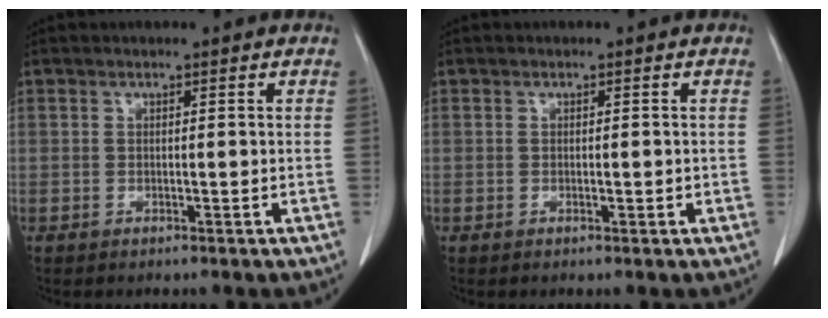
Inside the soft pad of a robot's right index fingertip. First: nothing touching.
{"total": 0.9, "force": [-0.1, 0.4, 0.8], "torque": [-0.012, -0.001, 0.000]}